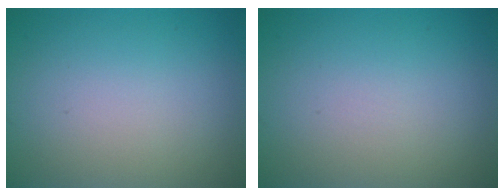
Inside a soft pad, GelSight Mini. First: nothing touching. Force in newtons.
{"total": 0.0}